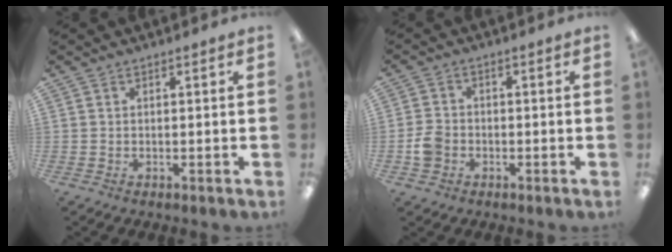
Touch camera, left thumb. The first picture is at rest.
{"total": 4.3, "force": [-1.6, 3.4, 2.1], "torque": [-0.040, 0.008, -0.029]}